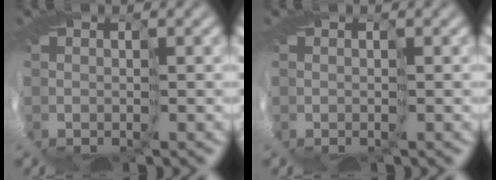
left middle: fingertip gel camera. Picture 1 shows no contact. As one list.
[{"total": 0.0}]